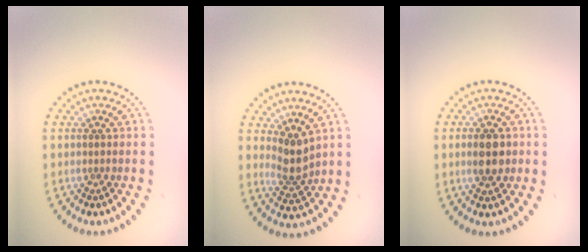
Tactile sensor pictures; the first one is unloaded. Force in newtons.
{"total": 2.7, "press": 2.1, "slide": 1.7}
{"total": 3.3, "press": 3.2, "slide": 0.2}